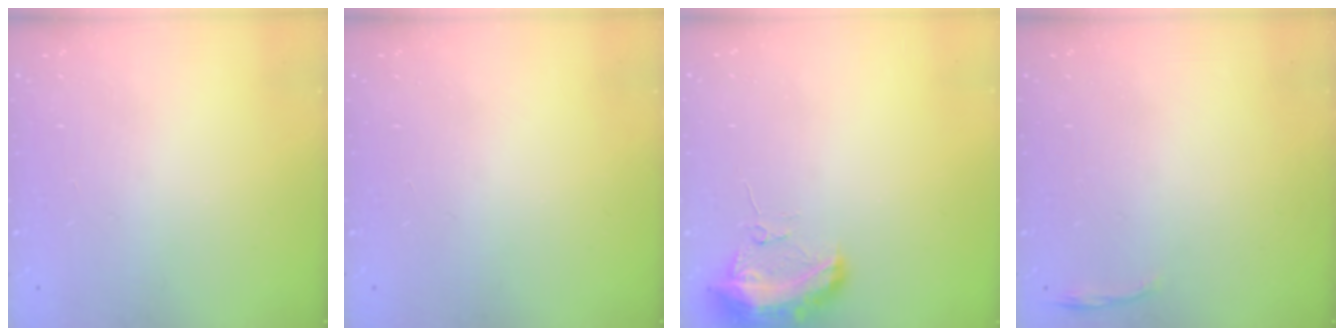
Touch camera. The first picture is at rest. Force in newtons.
{"total": 0.0}
{"total": 10.0, "press": 10.0, "slide": 0.8}
{"total": 3.6, "press": 3.5, "slide": 0.7}